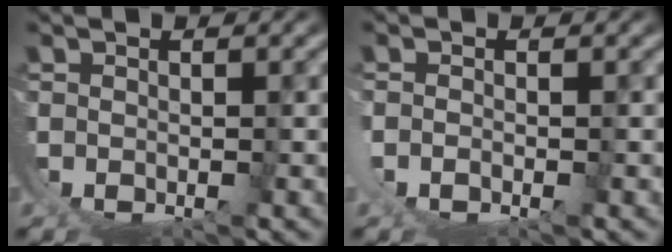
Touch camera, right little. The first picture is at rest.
{"total": 1.1, "force": [-0.2, -0.3, 1.0], "torque": [-0.028, -0.006, -0.001]}